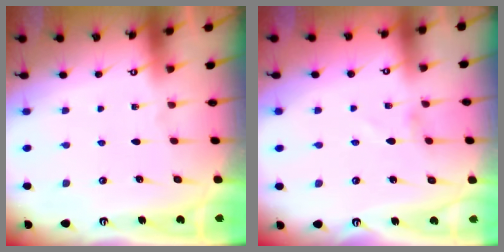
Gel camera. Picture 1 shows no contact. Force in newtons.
{"total": 1.1, "press": 1.1, "slide": 0.1}